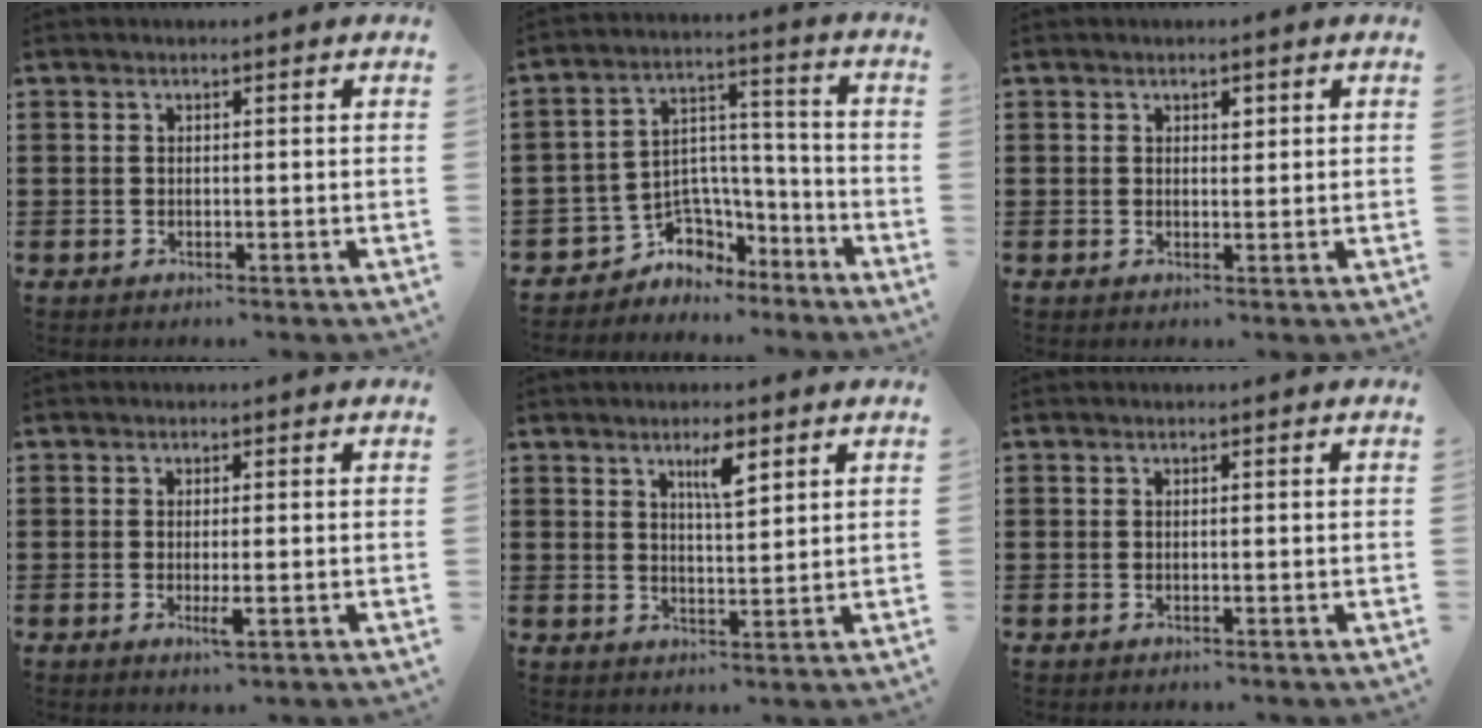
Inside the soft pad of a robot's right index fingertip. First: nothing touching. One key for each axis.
{"total": 5.3, "fx": -3.0, "fy": 4.3, "fz": 0.1, "tx": -0.021, "ty": 0.002, "tz": -0.055}
{"total": 1.2, "fx": 0.7, "fy": 0.7, "fz": 0.7, "tx": -0.007, "ty": 0.000, "tz": 0.010}
{"total": 2.5, "fx": -0.7, "fy": 0.3, "fz": 2.4, "tx": -0.055, "ty": -0.011, "tz": -0.016}
{"total": 4.2, "fx": 2.6, "fy": 1.0, "fz": 3.2, "tx": -0.054, "ty": 0.001, "tz": 0.039}
{"total": 0.0}